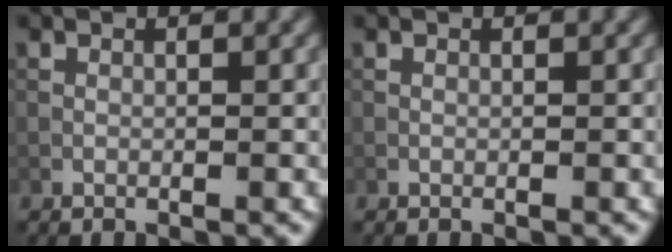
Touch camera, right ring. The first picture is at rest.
{"total": 0.0}